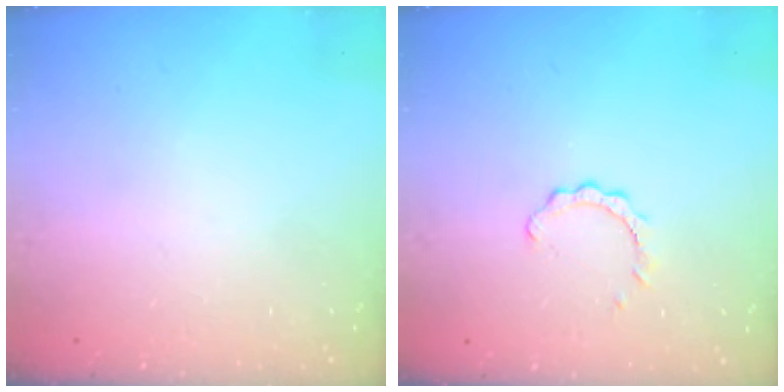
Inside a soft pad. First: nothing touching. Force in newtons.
{"total": 2.4, "press": 2.4, "slide": 0.3}